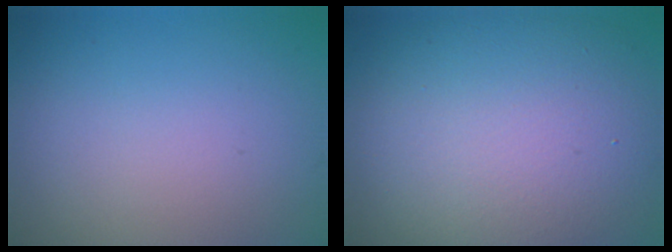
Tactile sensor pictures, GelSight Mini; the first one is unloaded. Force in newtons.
{"total": 13.1, "press": 13.1, "slide": 0.7}